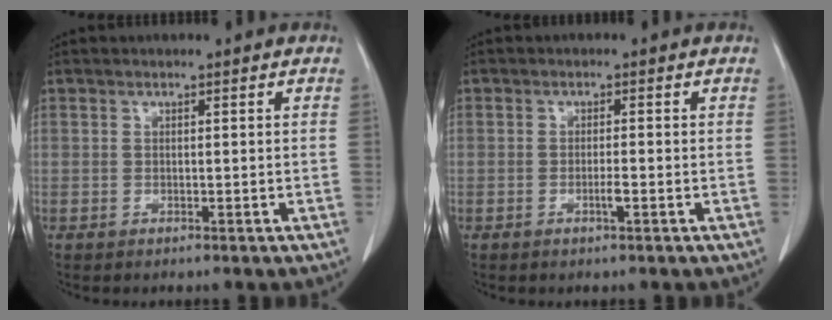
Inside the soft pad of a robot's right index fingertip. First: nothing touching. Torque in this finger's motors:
{"motor_torque": [0.05, -0.04, -0.01, 0.01]}